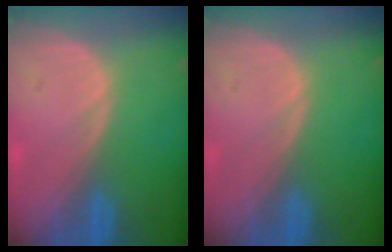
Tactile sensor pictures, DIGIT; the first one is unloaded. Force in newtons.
{"total": 0.0}